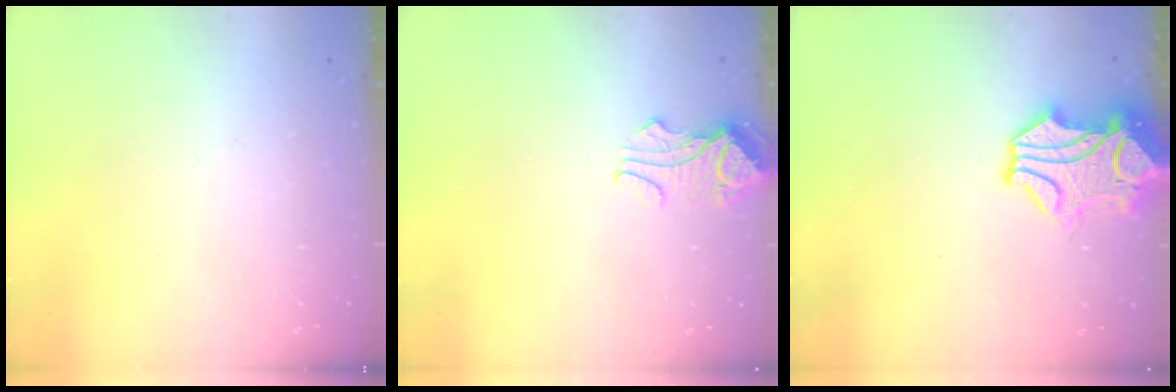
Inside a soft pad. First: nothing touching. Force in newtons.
{"total": 1.0, "press": 0.8, "slide": 0.5}
{"total": 2.6, "press": 2.3, "slide": 1.4}